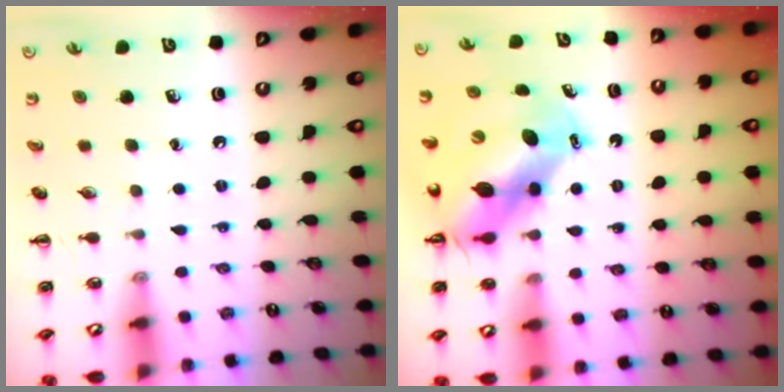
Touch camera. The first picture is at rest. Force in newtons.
{"total": 11.1, "press": 10.7, "slide": 3.2}